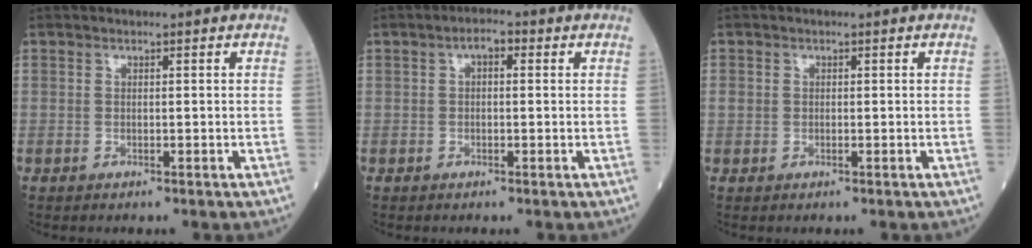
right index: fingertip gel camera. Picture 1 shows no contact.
{"total": 2.1, "force": [0.6, 0.9, 1.8], "torque": [-0.025, 0.007, 0.008]}
{"total": 0.9, "force": [0.1, 0.8, 0.4], "torque": [-0.010, 0.006, 0.006]}